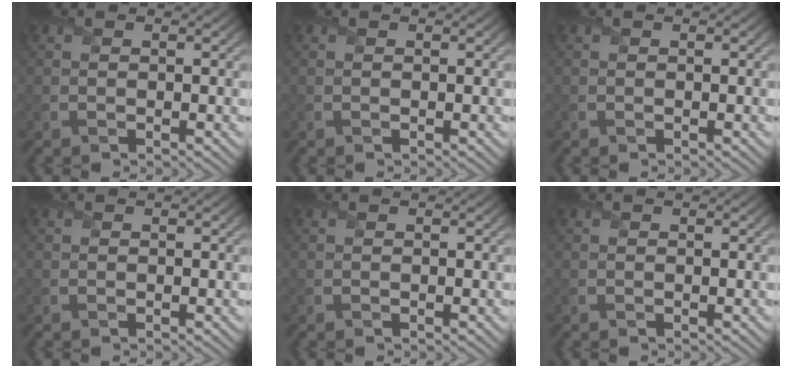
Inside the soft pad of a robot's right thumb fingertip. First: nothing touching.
{"total": 0.0}
{"total": 0.0}
{"total": 0.0}
{"total": 0.0}
{"total": 0.0}